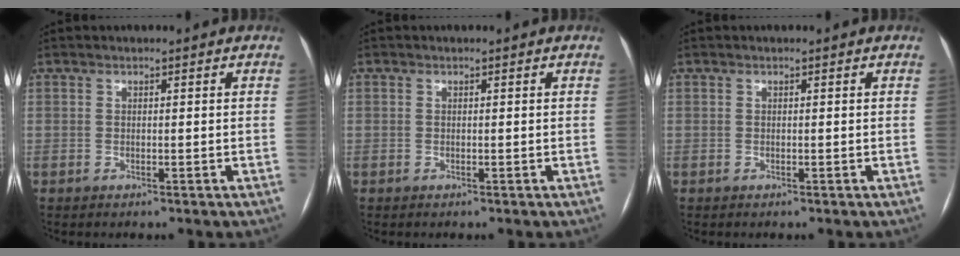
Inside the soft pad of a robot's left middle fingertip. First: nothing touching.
{"total": 0.0}
{"total": 0.0}